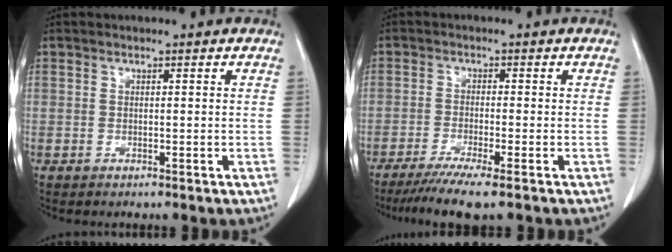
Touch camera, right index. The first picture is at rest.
{"total": 6.6, "force": [-4.9, -0.2, 4.5], "torque": [-0.069, -0.016, -0.080]}